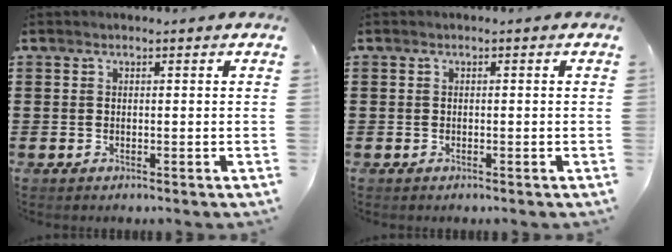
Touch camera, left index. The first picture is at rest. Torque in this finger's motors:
{"motor_torque": [0.12, -0.03, 0.00, 0.00]}